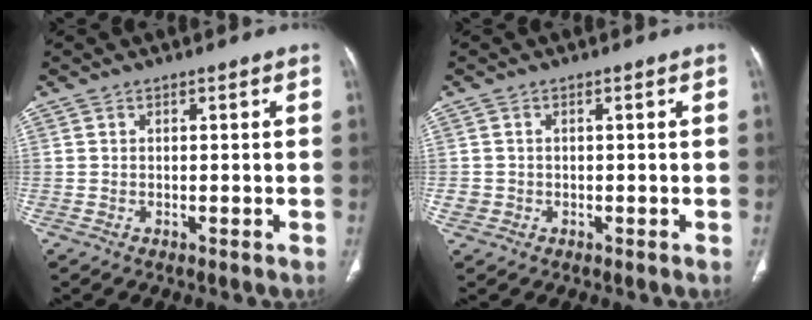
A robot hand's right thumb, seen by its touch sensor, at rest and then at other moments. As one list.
[{"total": 1.3, "force": [-0.3, 1.2, 0.3], "torque": [-0.003, 0.003, -0.003]}]